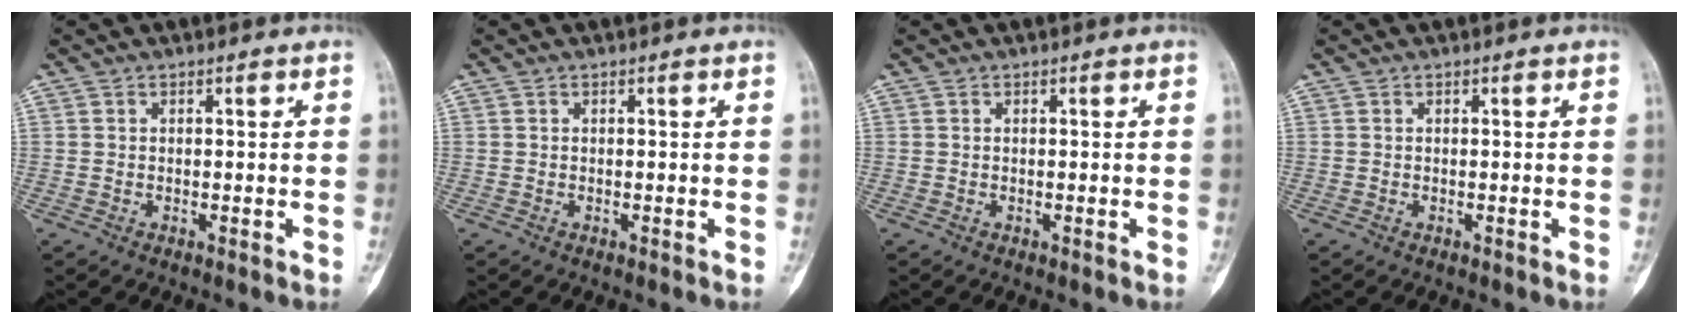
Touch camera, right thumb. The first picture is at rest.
{"total": 0.0}
{"total": 0.0}
{"total": 0.0}